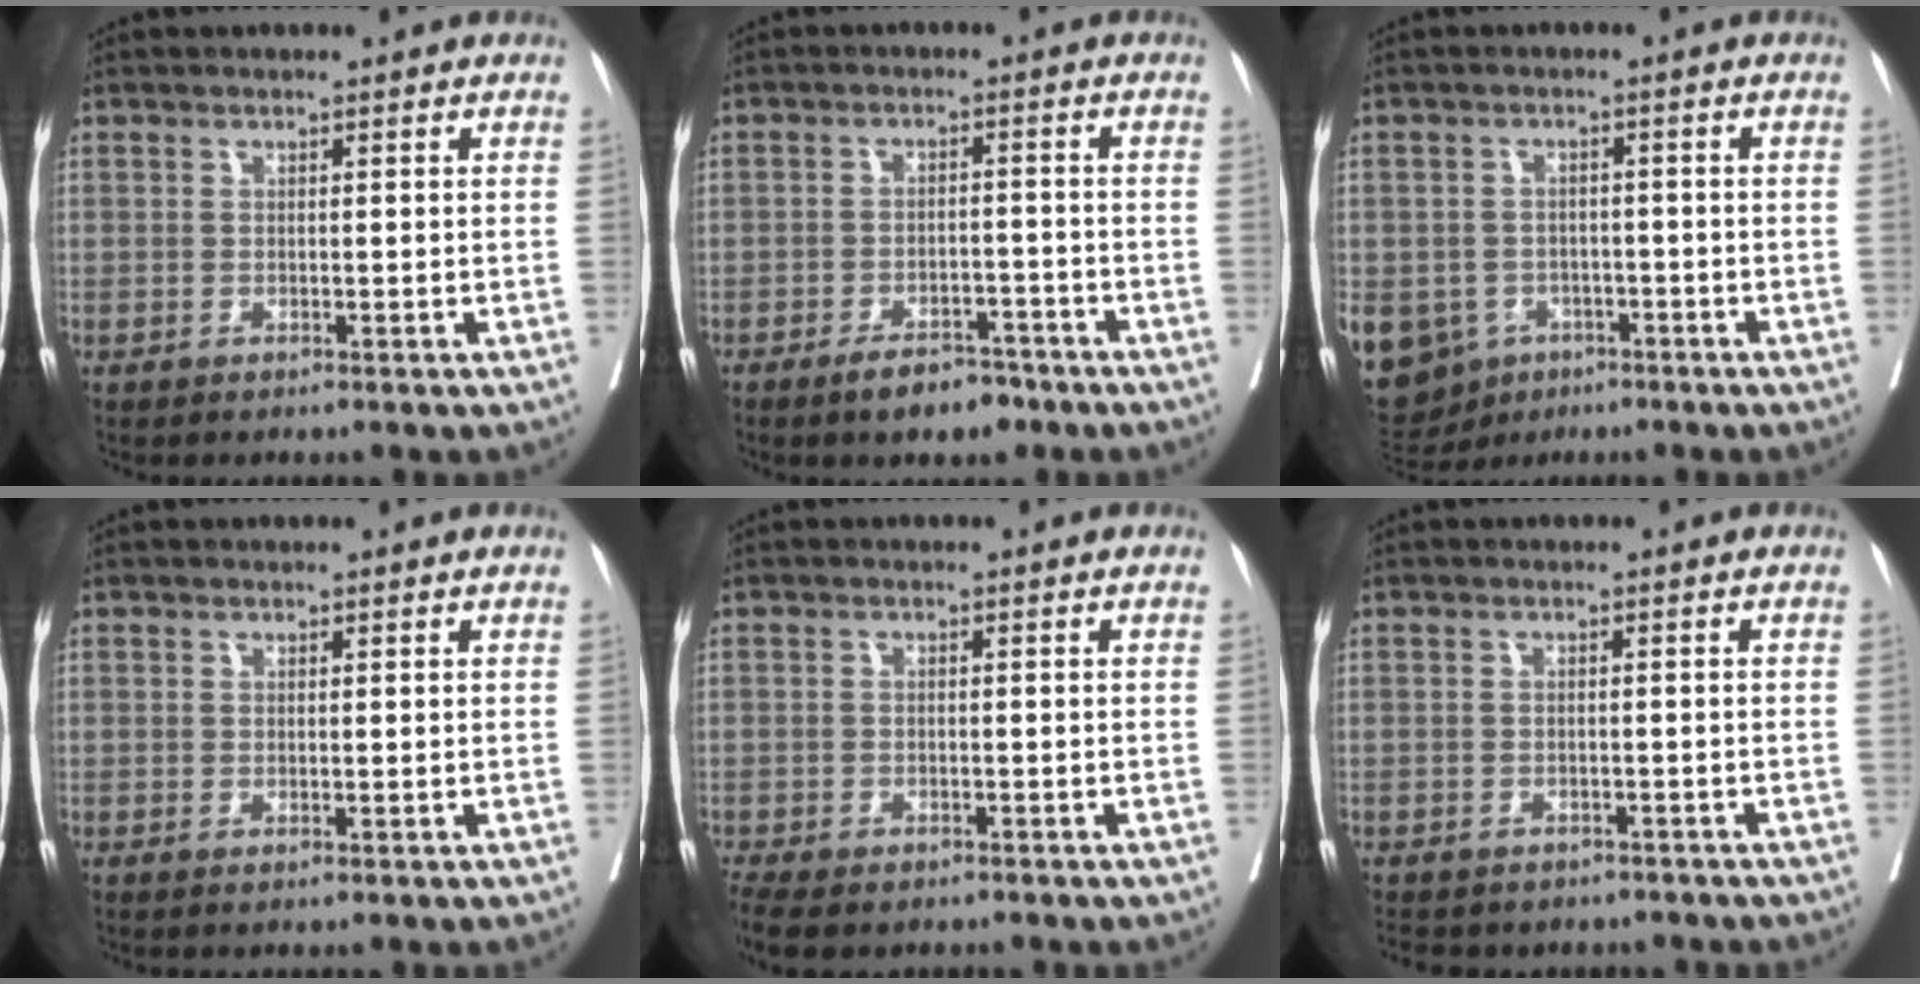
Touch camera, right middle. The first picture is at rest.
{"total": 5.2, "force": [-3.9, 2.1, 2.7], "torque": [-0.041, 0.003, -0.058]}
{"total": 16.4, "force": [-7.1, 13.5, 5.9], "torque": [-0.176, 0.006, -0.090]}
{"total": 0.0}
{"total": 9.2, "force": [-6.9, 4.0, 4.6], "torque": [-0.102, -0.010, -0.099]}
{"total": 10.8, "force": [-9.0, 4.9, 3.4], "torque": [-0.071, -0.002, -0.106]}